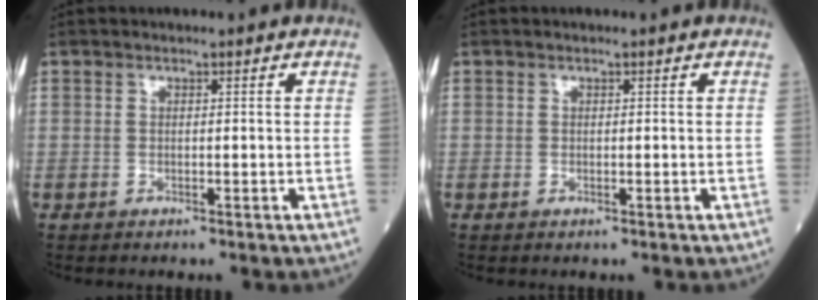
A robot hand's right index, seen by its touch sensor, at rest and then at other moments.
{"total": 0.0}